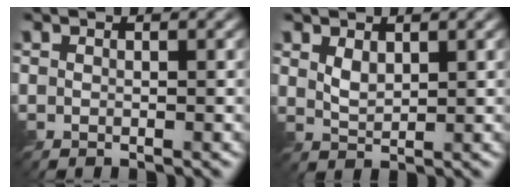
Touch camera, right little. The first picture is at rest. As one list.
[{"total": 1.5, "force": [0.8, 0.8, 1.0], "torque": [-0.026, -0.007, 0.020]}]